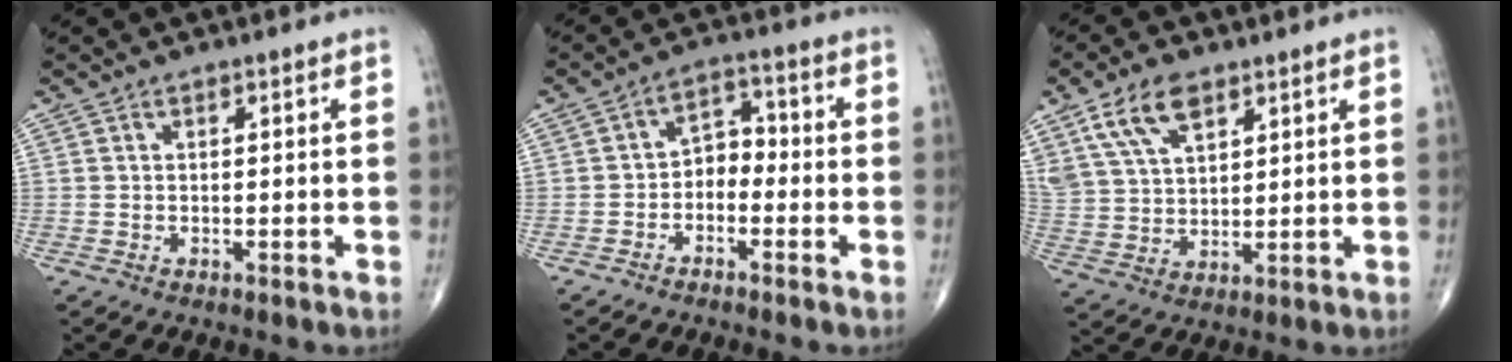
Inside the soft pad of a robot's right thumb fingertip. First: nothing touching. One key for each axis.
{"total": 5.1, "fx": -1.9, "fy": 3.6, "fz": 3.1, "tx": -0.029, "ty": 0.034, "tz": -0.046}
{"total": 10.2, "fx": 5.9, "fy": 5.3, "fz": 6.4, "tx": -0.117, "ty": -0.013, "tz": 0.121}